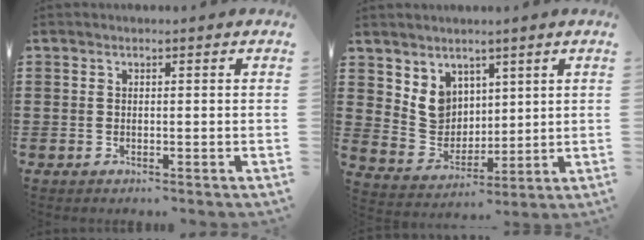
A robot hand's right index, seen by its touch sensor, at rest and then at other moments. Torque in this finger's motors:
{"motor_torque": [0.22, 0.32, 0.15, 0.03]}